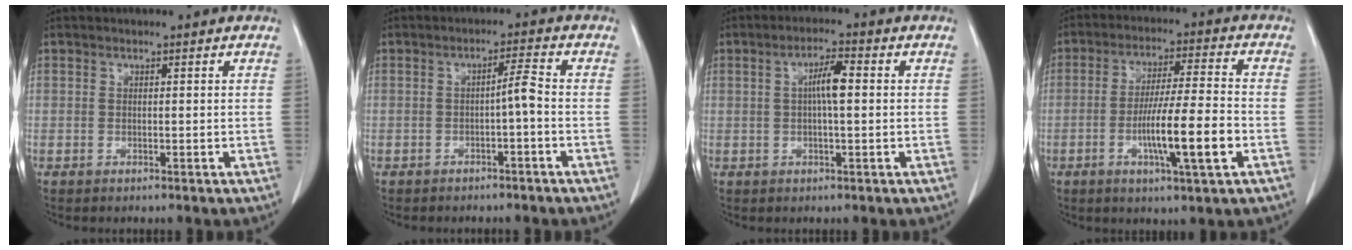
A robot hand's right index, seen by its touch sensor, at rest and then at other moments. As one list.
[{"total": 2.7, "force": [-1.0, -0.1, 2.5], "torque": [-0.040, 0.006, -0.017]}, {"total": 4.3, "force": [0.4, 0.6, 4.3], "torque": [-0.077, 0.008, 0.005]}, {"total": 11.0, "force": [-3.4, 0.3, 10.5], "torque": [-0.186, -0.007, -0.059]}]